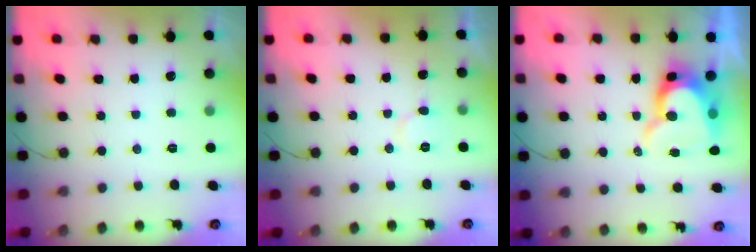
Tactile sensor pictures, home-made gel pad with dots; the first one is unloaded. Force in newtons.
{"total": 4.3, "press": 4.3, "slide": 0.5}
{"total": 12.1, "press": 12.0, "slide": 1.3}